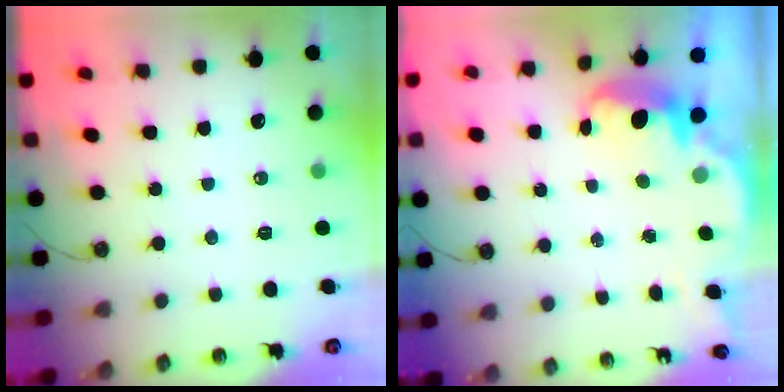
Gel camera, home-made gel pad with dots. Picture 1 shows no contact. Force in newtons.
{"total": 4.0, "press": 4.0, "slide": 0.7}